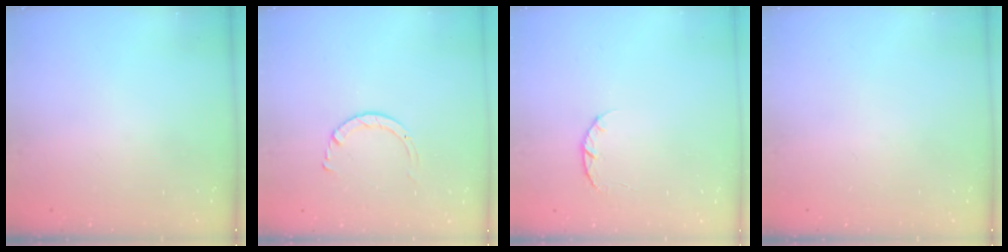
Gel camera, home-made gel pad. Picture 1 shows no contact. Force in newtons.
{"total": 2.9, "press": 2.9, "slide": 0.2}
{"total": 3.4, "press": 3.4, "slide": 0.5}
{"total": 0.0}